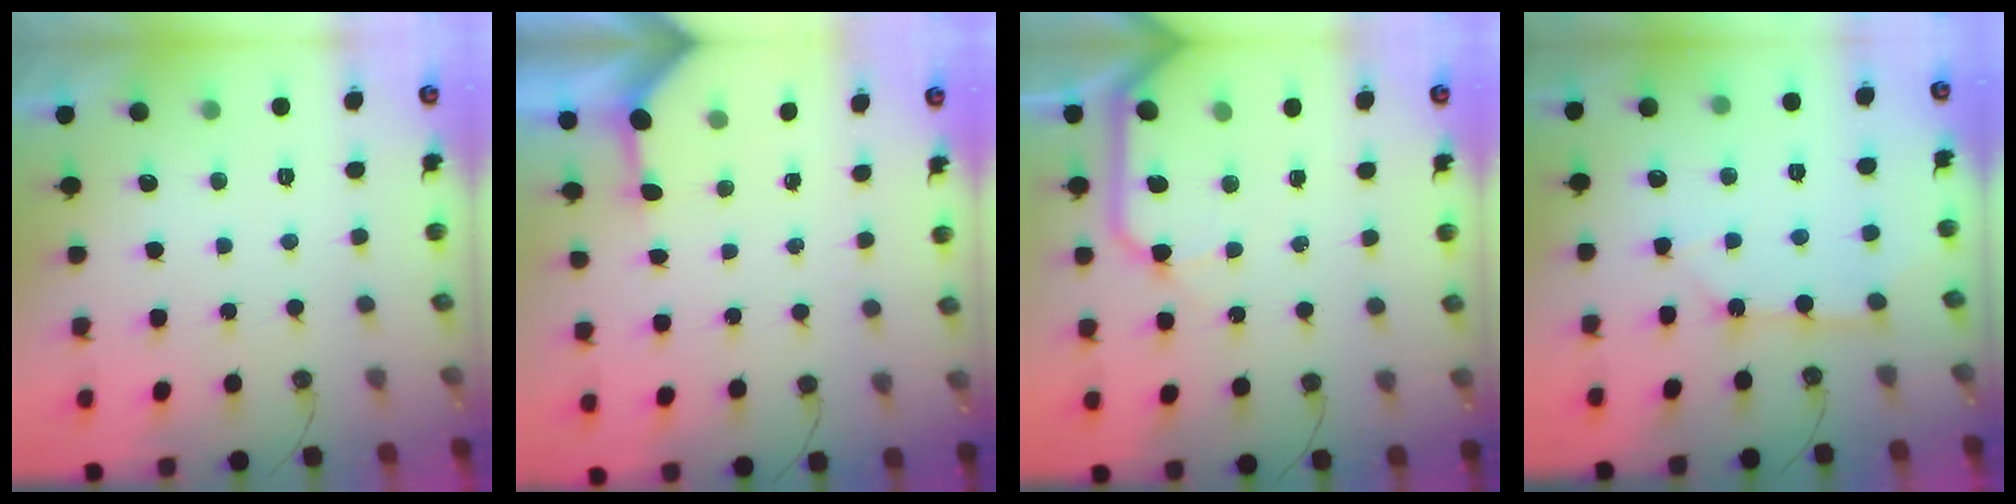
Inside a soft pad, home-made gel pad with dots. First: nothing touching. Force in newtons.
{"total": 2.8, "press": 2.8, "slide": 0.2}
{"total": 11.7, "press": 11.5, "slide": 1.8}
{"total": 6.1, "press": 6.0, "slide": 0.6}